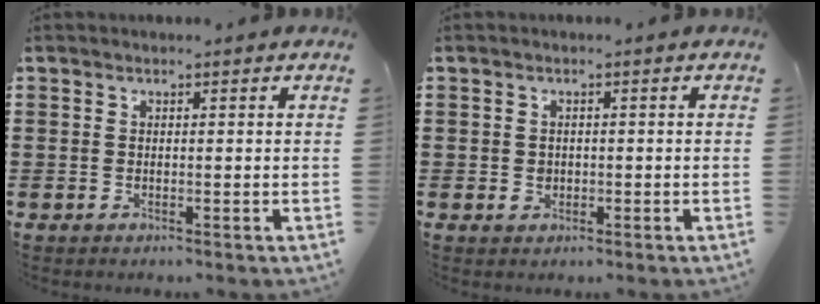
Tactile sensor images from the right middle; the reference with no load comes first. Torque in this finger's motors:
{"motor_torque": [0.11, -0.06, 0.00, 0.00]}